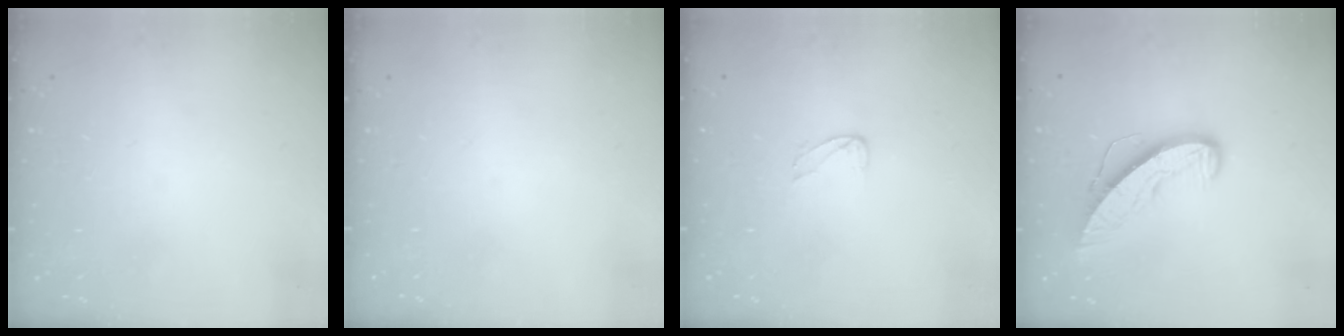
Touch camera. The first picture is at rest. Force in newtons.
{"total": 0.0}
{"total": 3.9, "press": 3.9, "slide": 0.2}
{"total": 8.2, "press": 8.2, "slide": 0.4}